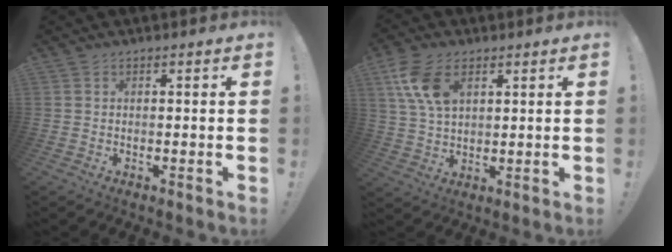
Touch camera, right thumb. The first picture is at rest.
{"total": 11.2, "force": [5.3, 6.5, 7.5], "torque": [-0.156, -0.008, 0.101]}